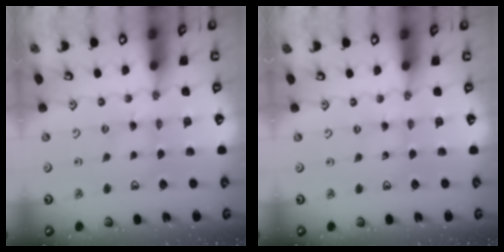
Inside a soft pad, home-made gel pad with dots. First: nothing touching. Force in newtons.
{"total": 0.0}